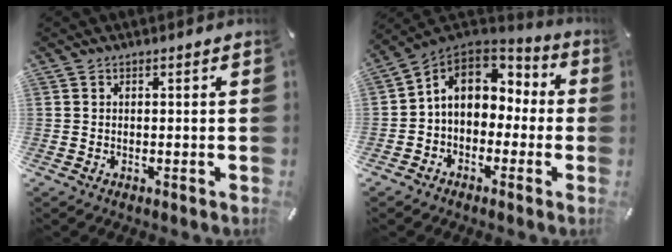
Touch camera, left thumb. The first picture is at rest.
{"total": 9.9, "force": [1.5, 8.1, 5.3], "torque": [-0.116, 0.006, 0.030]}